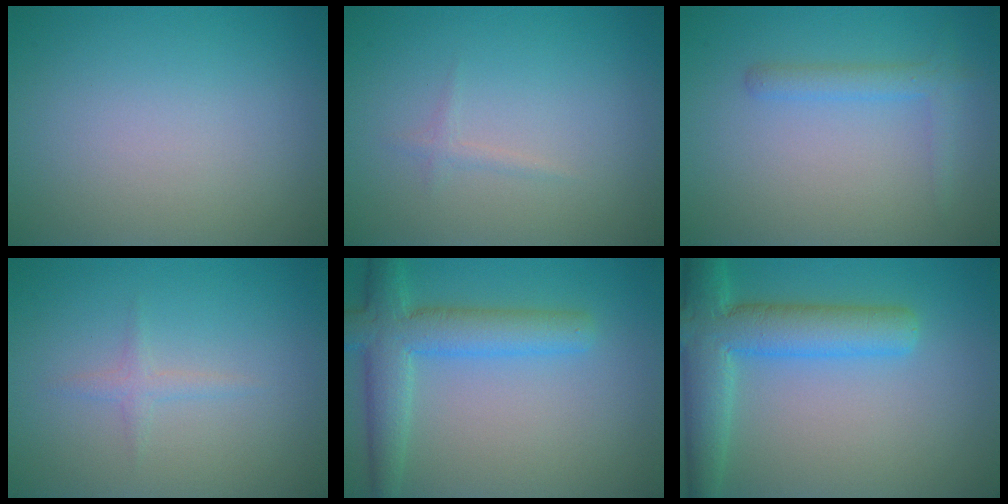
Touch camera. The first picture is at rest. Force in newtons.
{"total": 0.7, "press": 0.7, "slide": 0.0}
{"total": 1.9, "press": 1.9, "slide": 0.1}
{"total": 1.1, "press": 1.1, "slide": 0.1}
{"total": 5.4, "press": 5.4, "slide": 0.2}
{"total": 6.9, "press": 6.8, "slide": 0.4}